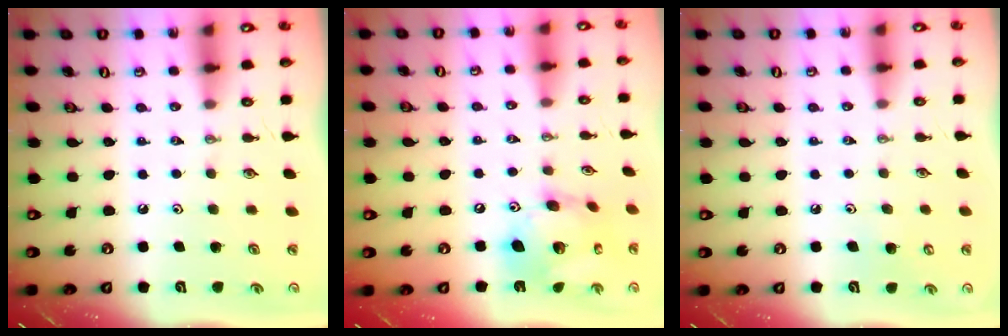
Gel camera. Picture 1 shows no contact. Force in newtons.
{"total": 16.0, "press": 15.9, "slide": 1.8}
{"total": 5.0, "press": 5.0, "slide": 0.4}